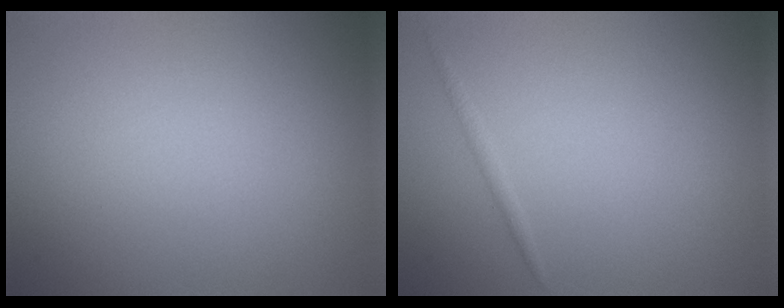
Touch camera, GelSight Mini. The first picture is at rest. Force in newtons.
{"total": 0.7, "press": 0.7, "slide": 0.0}